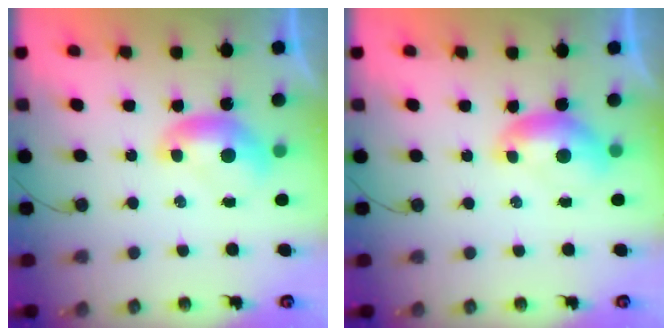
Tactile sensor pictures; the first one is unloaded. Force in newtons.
{"total": 0.0}